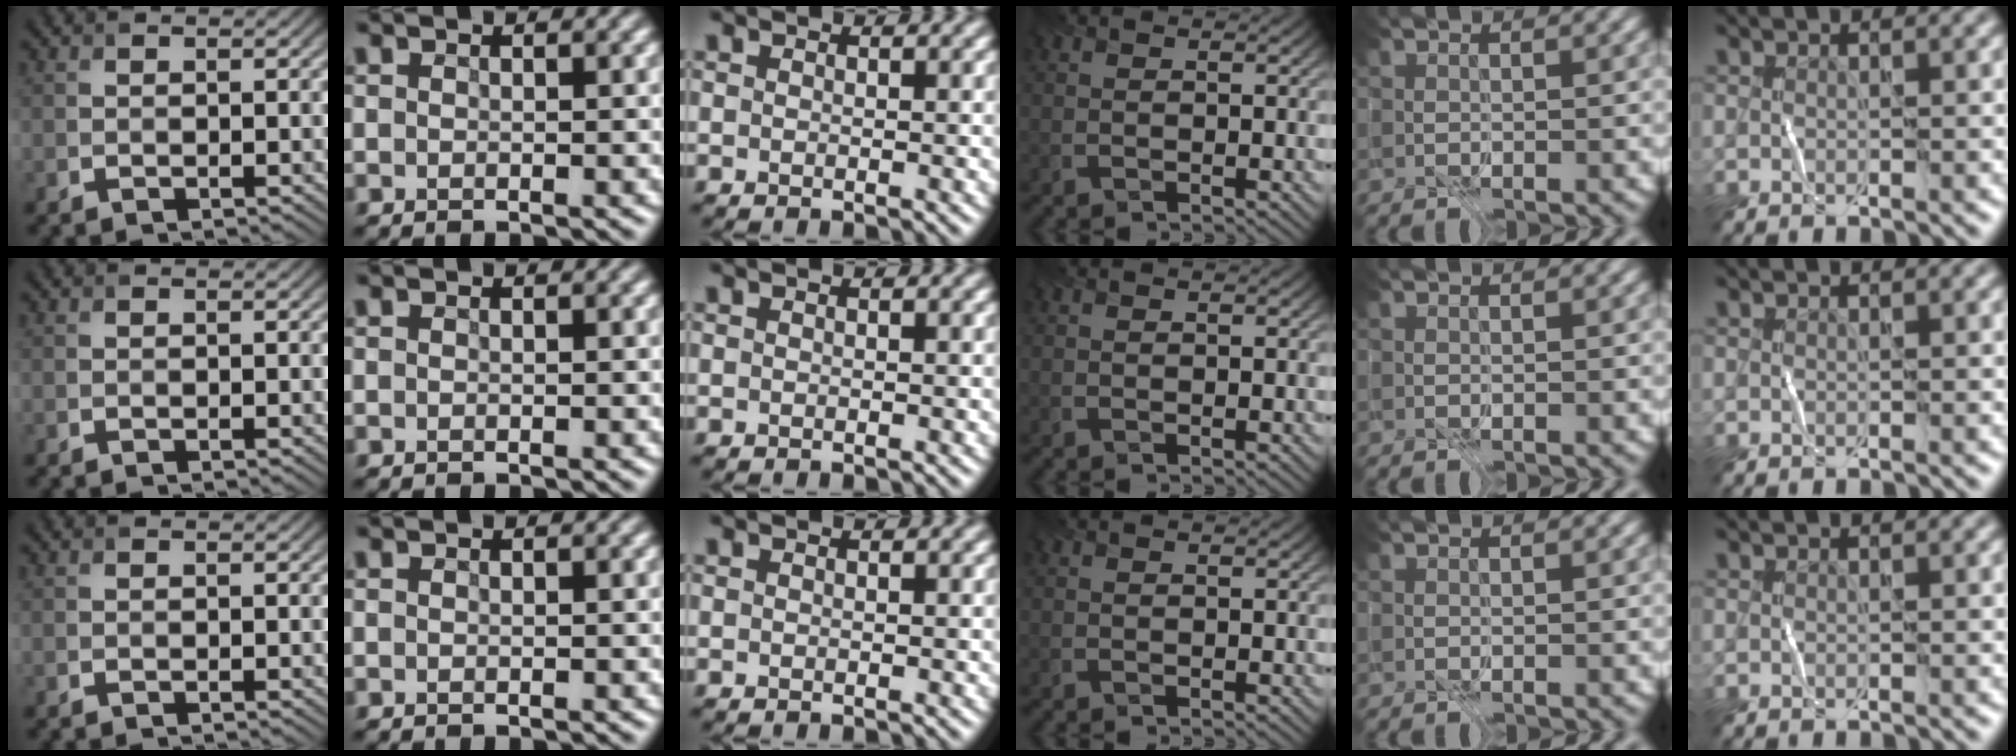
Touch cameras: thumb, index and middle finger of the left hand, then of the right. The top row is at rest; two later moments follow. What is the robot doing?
{"motion": "fold", "object": "file"}